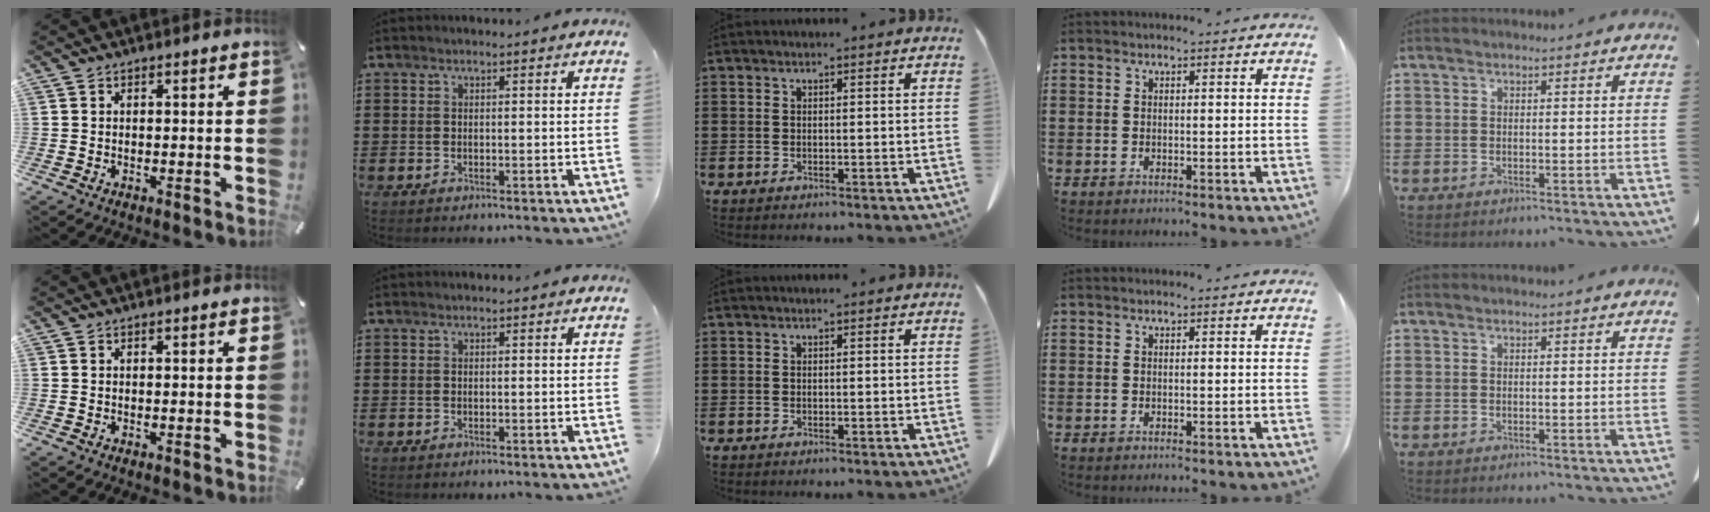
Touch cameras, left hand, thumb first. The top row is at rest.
{}